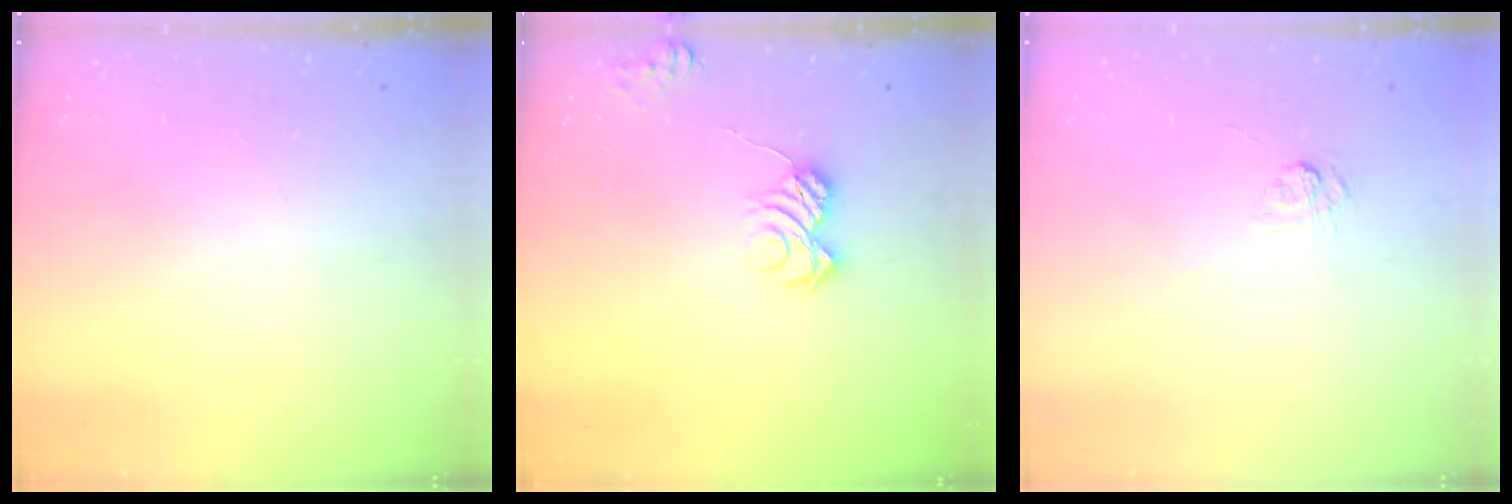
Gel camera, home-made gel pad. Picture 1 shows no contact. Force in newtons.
{"total": 7.7, "press": 7.7, "slide": 0.9}
{"total": 4.0, "press": 3.7, "slide": 1.5}